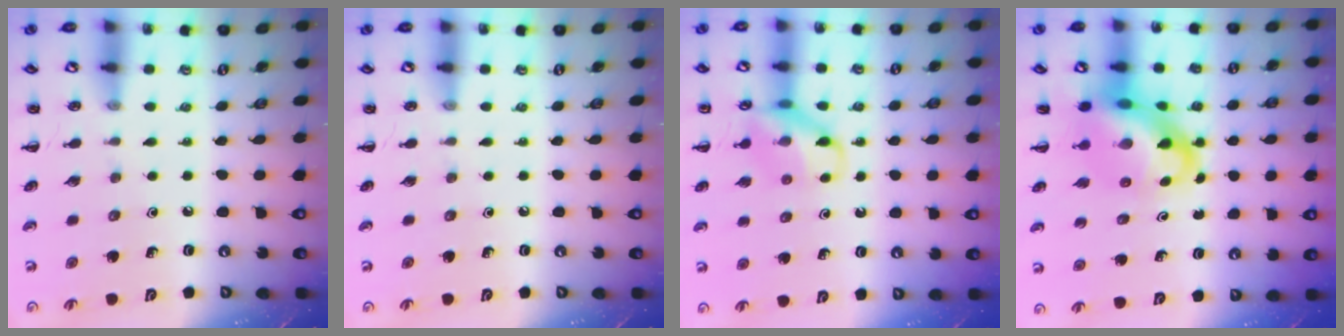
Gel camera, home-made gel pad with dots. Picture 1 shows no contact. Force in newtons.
{"total": 0.0}
{"total": 13.2, "press": 13.2, "slide": 1.2}
{"total": 10.7, "press": 10.3, "slide": 3.1}